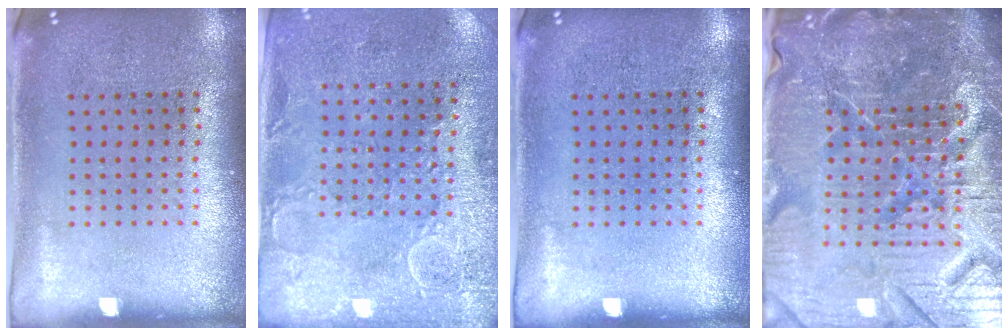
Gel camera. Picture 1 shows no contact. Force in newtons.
{"total": 2.8, "press": 2.5, "slide": 1.2}
{"total": 0.0}
{"total": 7.2, "press": 6.4, "slide": 3.3}